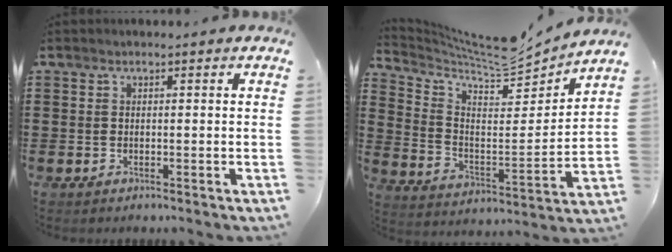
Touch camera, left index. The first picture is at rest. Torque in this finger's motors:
{"motor_torque": [1.08, -1.06, 0.02, 0.00]}